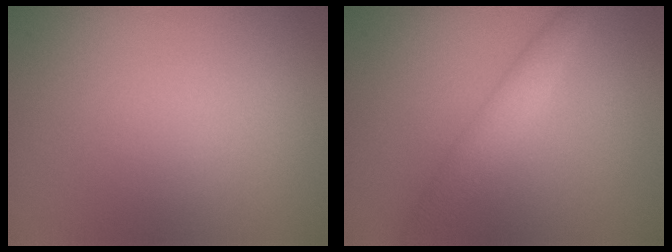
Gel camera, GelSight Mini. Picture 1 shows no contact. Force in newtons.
{"total": 2.9, "press": 2.8, "slide": 0.1}